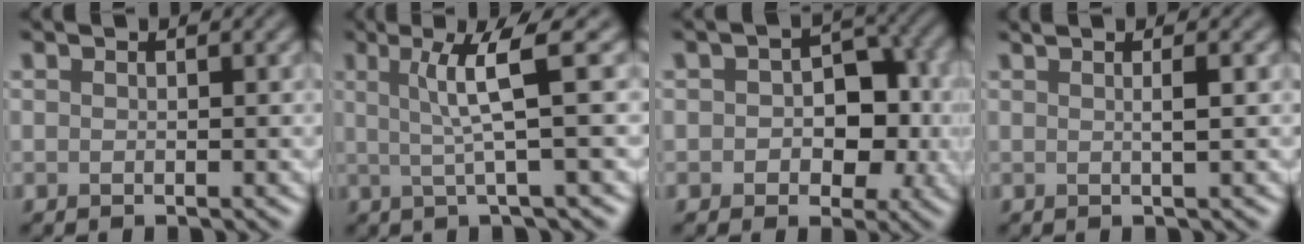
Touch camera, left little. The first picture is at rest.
{"total": 4.5, "force": [1.0, 0.4, 4.4], "torque": [-0.077, 0.004, 0.019]}
{"total": 6.1, "force": [-0.4, 4.3, 4.3], "torque": [-0.046, -0.001, -0.009]}
{"total": 1.9, "force": [0.5, 0.6, 1.7], "torque": [-0.026, 0.005, -0.002]}